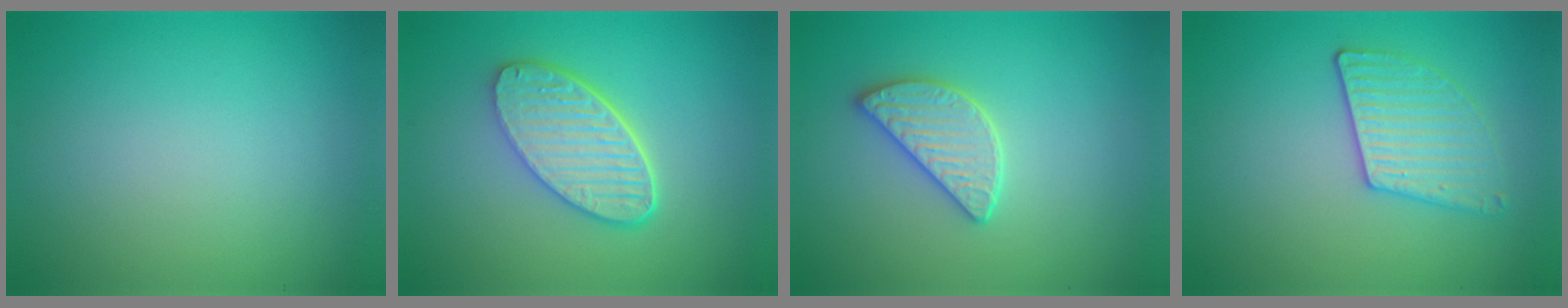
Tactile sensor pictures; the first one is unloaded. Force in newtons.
{"total": 5.6, "press": 4.5, "slide": 3.3}
{"total": 2.8, "press": 2.8, "slide": 0.5}
{"total": 3.0, "press": 2.9, "slide": 0.7}